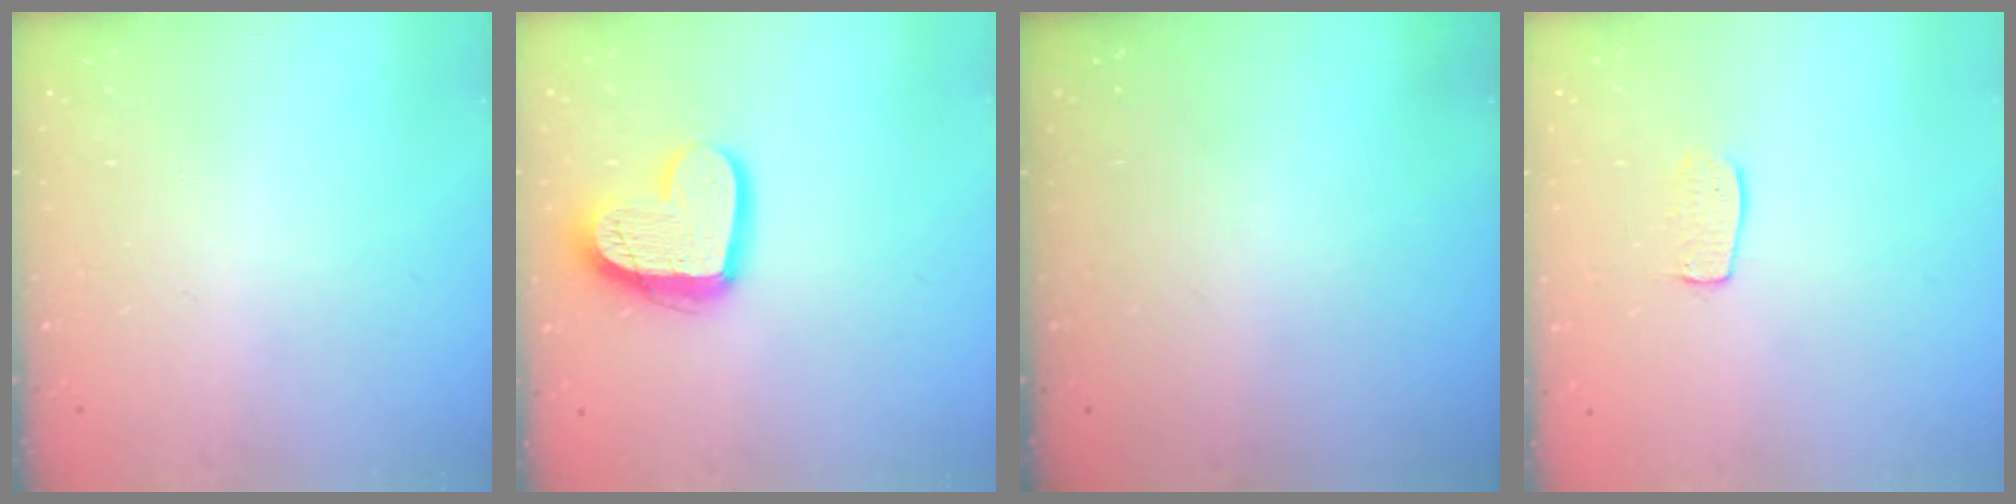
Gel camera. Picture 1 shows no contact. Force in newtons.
{"total": 15.9, "press": 15.8, "slide": 1.4}
{"total": 0.0}
{"total": 6.6, "press": 6.6, "slide": 0.2}